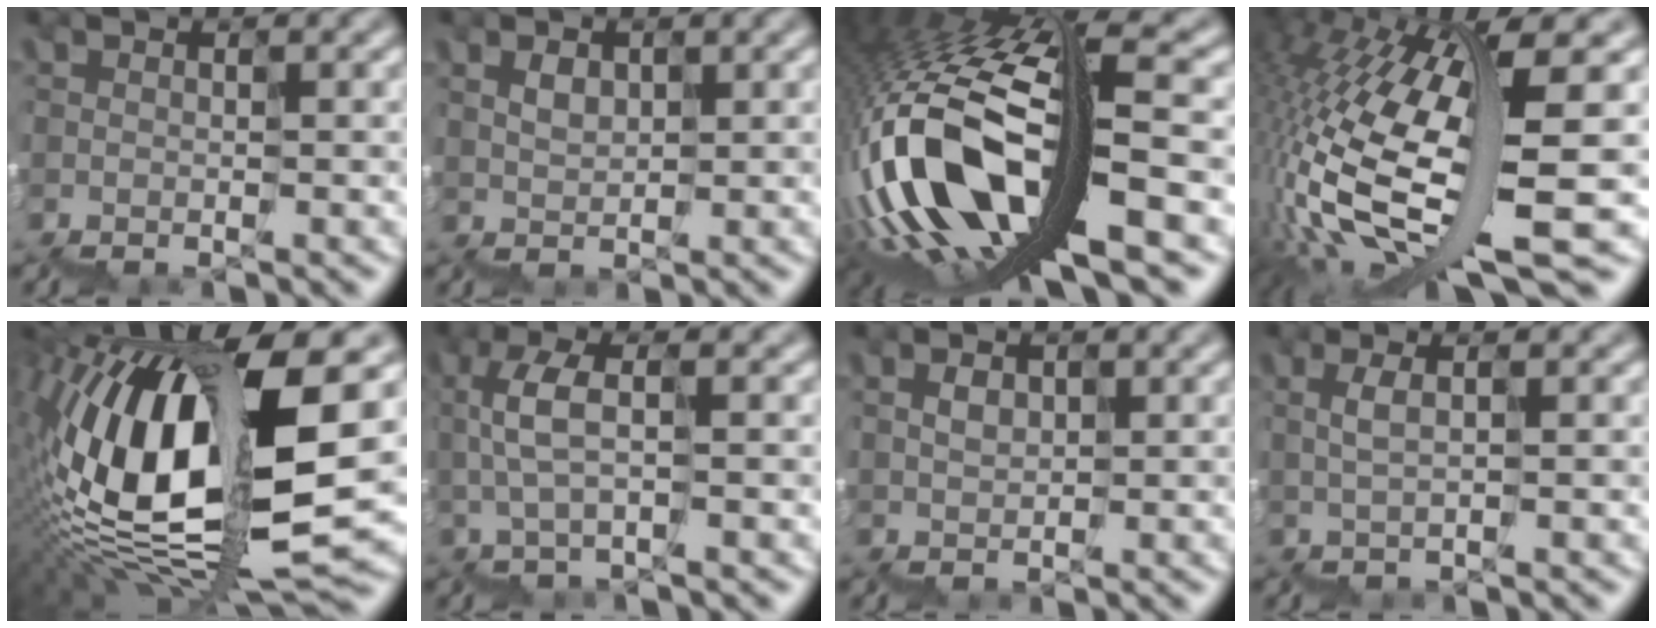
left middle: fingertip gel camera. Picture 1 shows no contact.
{"total": 1.4, "force": [0.9, -0.1, -1.1], "torque": [0.000, 0.019, 0.019]}
{"total": 13.6, "force": [-3.0, 4.7, 12.5], "torque": [-0.278, 0.015, -0.042]}
{"total": 14.1, "force": [-1.2, 3.5, 13.6], "torque": [-0.307, -0.017, -0.001]}
{"total": 14.6, "force": [0.3, 6.5, 13.0], "torque": [-0.277, 0.027, 0.009]}
{"total": 1.9, "force": [0.7, 0.3, 1.7], "torque": [-0.057, 0.018, 0.012]}
{"total": 0.8, "force": [0.5, 0.2, -0.7], "torque": [-0.004, 0.016, 0.010]}
{"total": 0.7, "force": [0.6, -0.3, -0.1], "torque": [-0.010, 0.016, 0.009]}